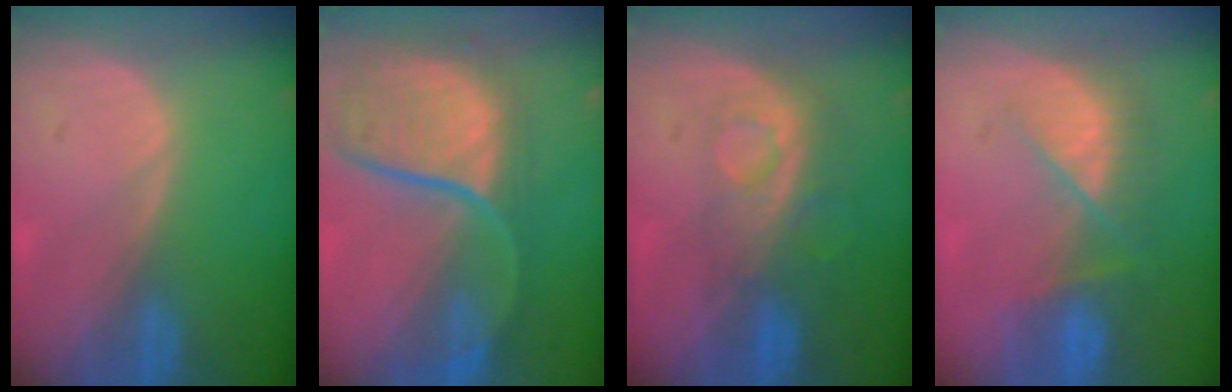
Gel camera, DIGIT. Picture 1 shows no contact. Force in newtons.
{"total": 12.0, "press": 9.9, "slide": 6.7}
{"total": 8.5, "press": 7.1, "slide": 4.6}
{"total": 7.5, "press": 6.8, "slide": 3.2}